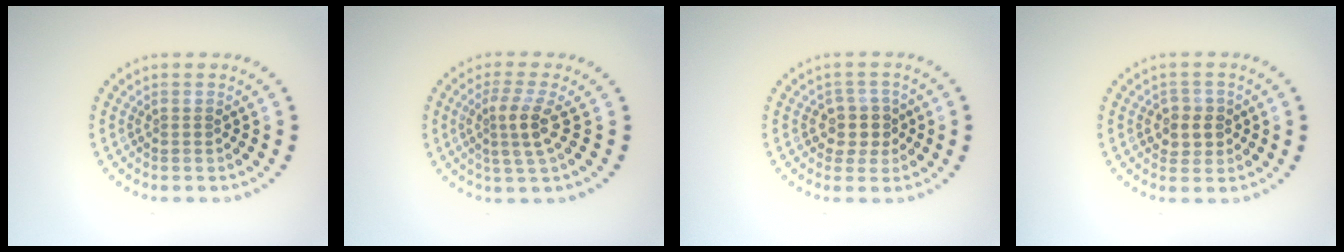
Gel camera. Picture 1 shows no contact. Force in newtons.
{"total": 2.8, "press": 2.4, "slide": 1.5}
{"total": 2.6, "press": 2.2, "slide": 1.3}
{"total": 2.4, "press": 2.3, "slide": 0.8}